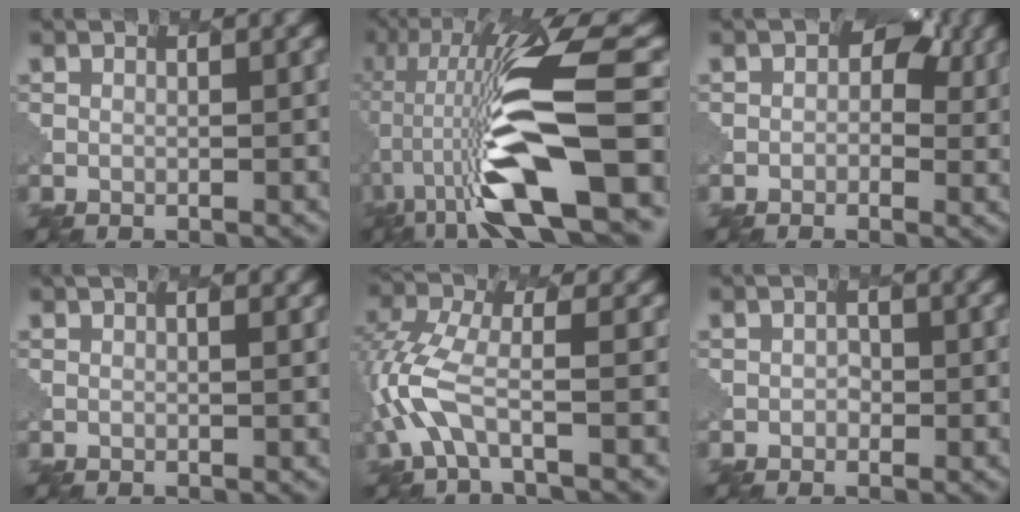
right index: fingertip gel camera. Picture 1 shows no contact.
{"total": 11.9, "force": [-2.2, 3.8, 11.1], "torque": [-0.239, 0.035, -0.071]}
{"total": 2.3, "force": [0.8, 2.1, 0.0], "torque": [-0.005, 0.004, -0.019]}
{"total": 0.6, "force": [0.6, -0.2, -0.2], "torque": [0.004, 0.011, -0.003]}
{"total": 3.7, "force": [-1.9, 1.7, 2.7], "torque": [-0.119, 0.014, -0.068]}
{"total": 1.5, "force": [-0.1, 1.4, -0.6], "torque": [-0.008, -0.007, -0.017]}